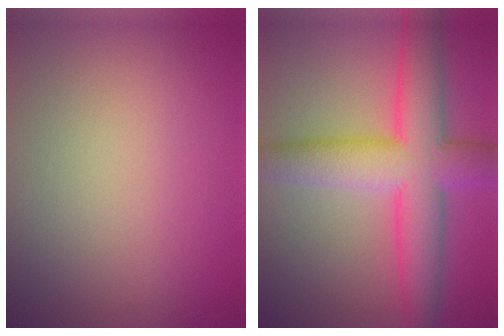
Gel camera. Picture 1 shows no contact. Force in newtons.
{"total": 9.2, "press": 9.2, "slide": 0.1}